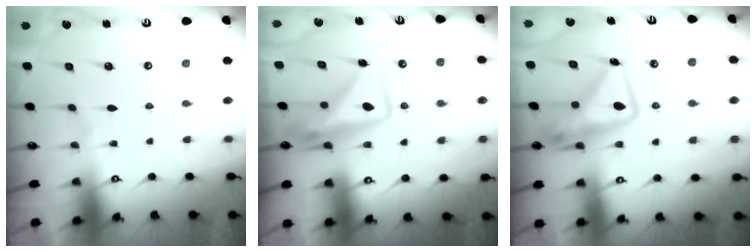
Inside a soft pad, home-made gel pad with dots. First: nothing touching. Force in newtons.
{"total": 11.0, "press": 11.0, "slide": 0.9}
{"total": 12.6, "press": 12.6, "slide": 1.2}